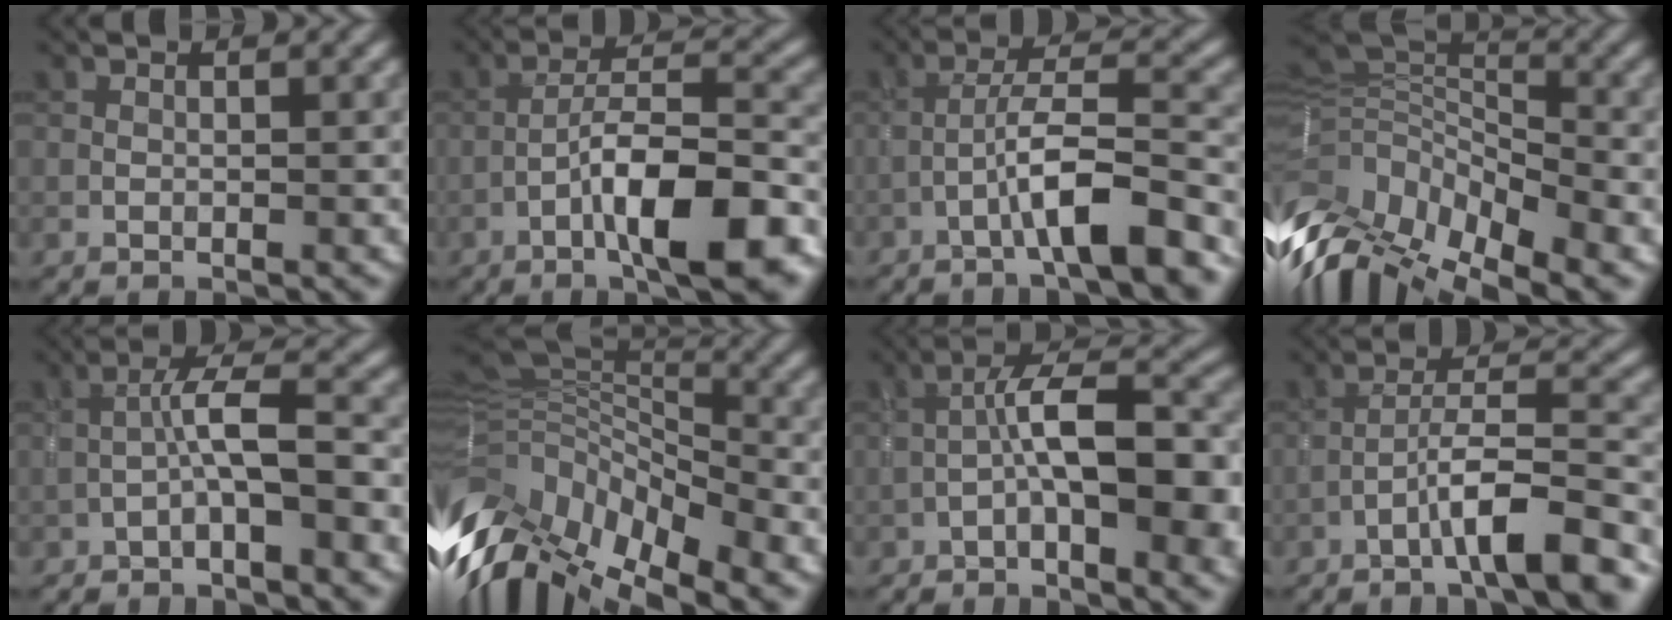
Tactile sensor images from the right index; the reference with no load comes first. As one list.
[{"total": 9.9, "force": [-4.8, 2.5, 8.3], "torque": [-0.130, 0.019, -0.079]}, {"total": 6.3, "force": [-3.5, 0.7, 5.2], "torque": [-0.089, 0.020, -0.060]}, {"total": 12.8, "force": [-4.9, 6.7, 9.7], "torque": [-0.198, 0.014, -0.046]}, {"total": 3.7, "force": [-1.6, 0.4, 3.3], "torque": [-0.060, 0.019, -0.035]}, {"total": 15.5, "force": [-7.5, 6.9, 11.6], "torque": [-0.223, 0.019, -0.109]}, {"total": 9.1, "force": [-2.4, 3.0, 8.3], "torque": [-0.132, 0.020, -0.044]}, {"total": 6.6, "force": [-4.1, 0.7, 5.1], "torque": [-0.077, 0.020, -0.069]}]